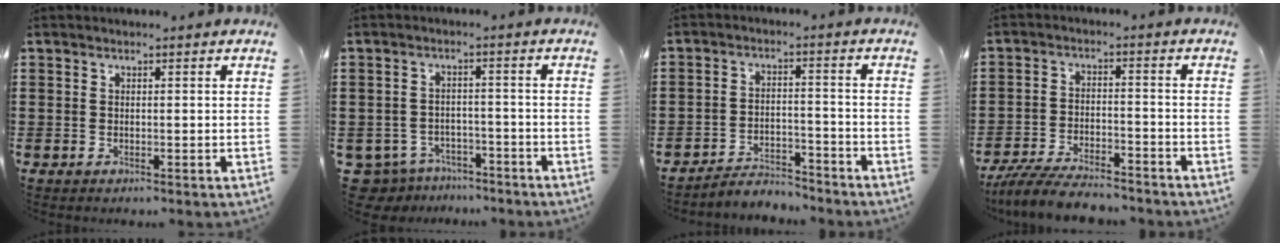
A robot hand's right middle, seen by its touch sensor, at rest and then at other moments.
{"total": 4.3, "force": [-4.1, 1.3, 0.3], "torque": [-0.034, 0.000, -0.092]}
{"total": 4.4, "force": [-4.3, 0.8, 0.1], "torque": [-0.007, 0.008, -0.093]}
{"total": 6.7, "force": [-6.3, 1.0, 2.2], "torque": [-0.050, 0.002, -0.123]}